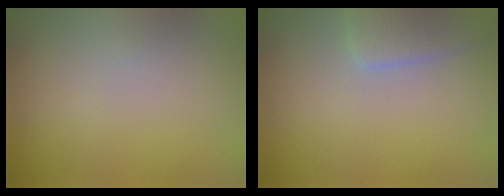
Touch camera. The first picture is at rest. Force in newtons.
{"total": 2.9, "press": 2.9, "slide": 0.3}